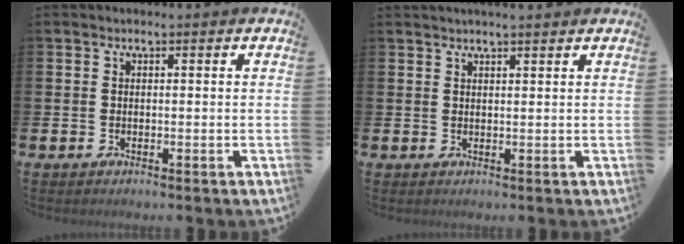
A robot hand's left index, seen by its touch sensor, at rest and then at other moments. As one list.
[{"total": 1.8, "force": [1.7, 0.0, 0.6], "torque": [-0.004, -0.004, 0.029]}]